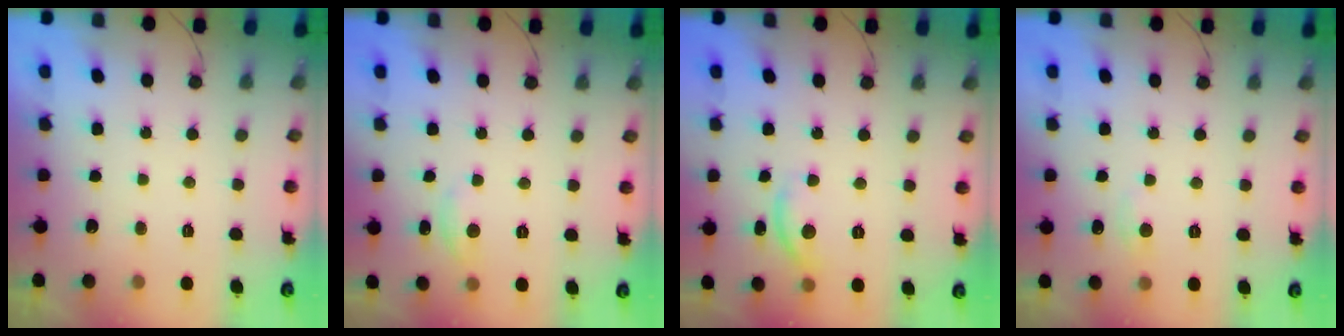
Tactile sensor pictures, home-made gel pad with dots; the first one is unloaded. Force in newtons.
{"total": 2.7, "press": 2.7, "slide": 0.3}
{"total": 8.3, "press": 8.3, "slide": 0.5}
{"total": 2.5, "press": 2.4, "slide": 0.4}